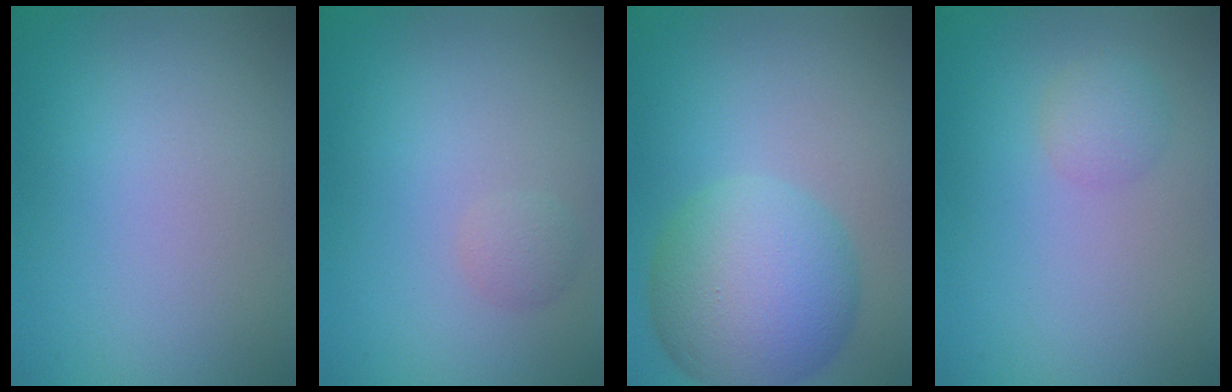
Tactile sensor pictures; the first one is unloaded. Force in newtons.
{"total": 1.2, "press": 1.2, "slide": 0.0}
{"total": 9.9, "press": 9.8, "slide": 0.5}
{"total": 1.5, "press": 1.5, "slide": 0.0}